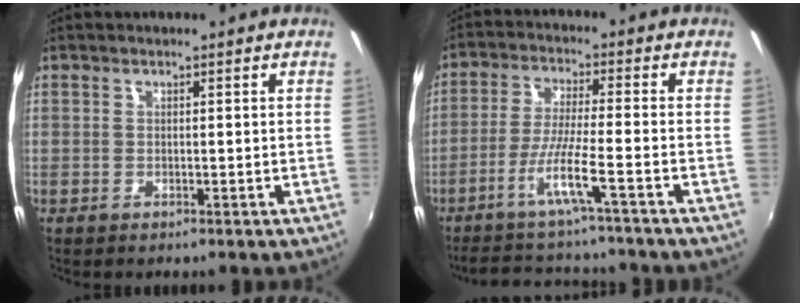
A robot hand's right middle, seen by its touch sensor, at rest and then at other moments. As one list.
[{"total": 11.6, "force": [-9.6, -0.8, 6.5], "torque": [-0.141, -0.020, -0.164]}]